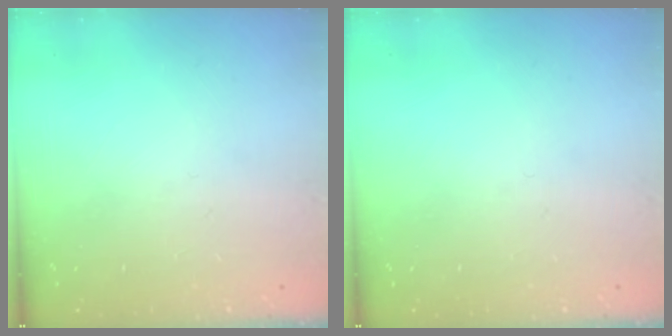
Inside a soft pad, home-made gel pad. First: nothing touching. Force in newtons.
{"total": 0.0}